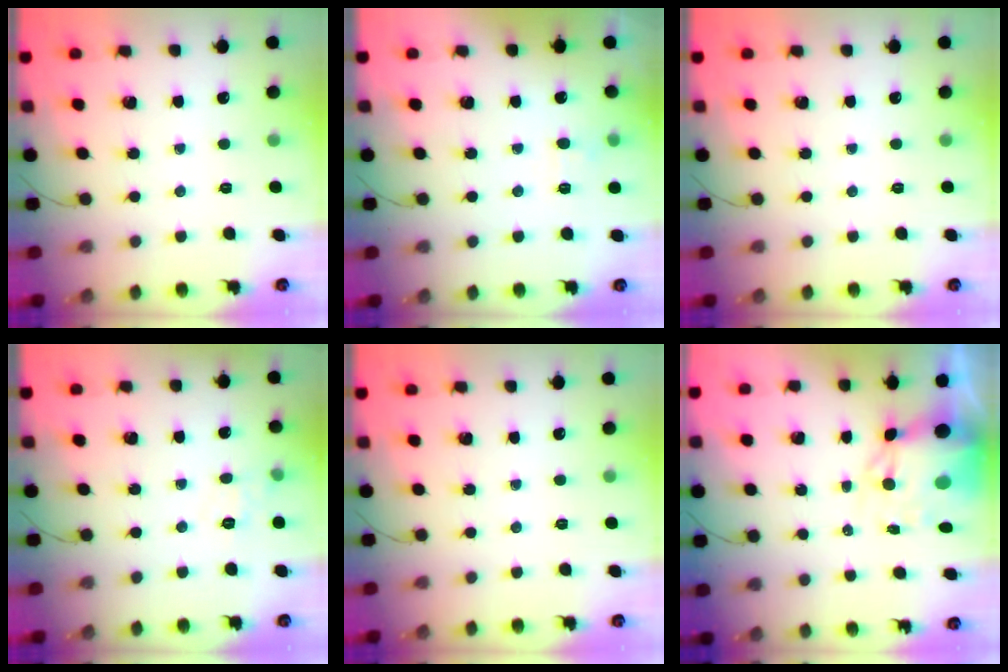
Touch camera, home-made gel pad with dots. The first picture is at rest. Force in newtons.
{"total": 3.5, "press": 3.2, "slide": 1.4}
{"total": 0.0}
{"total": 6.7, "press": 6.5, "slide": 1.5}
{"total": 0.0}
{"total": 11.8, "press": 11.4, "slide": 3.3}